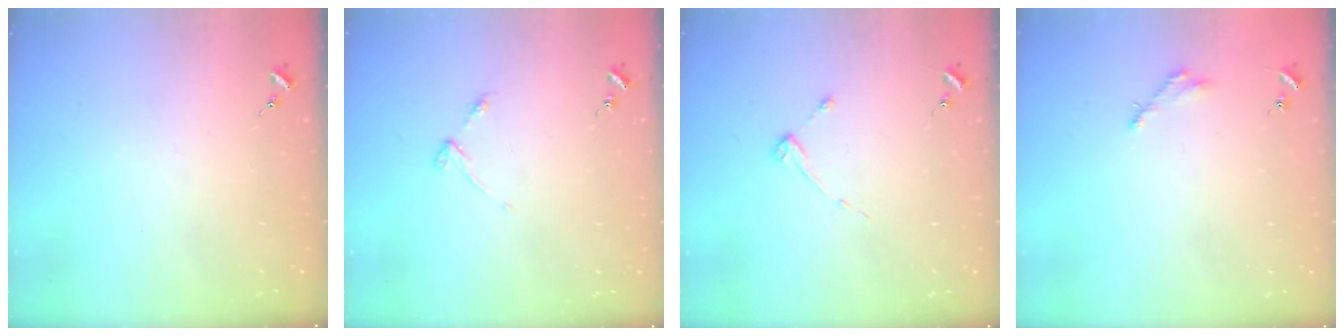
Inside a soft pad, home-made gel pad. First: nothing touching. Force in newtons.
{"total": 2.9, "press": 2.8, "slide": 0.4}
{"total": 2.6, "press": 2.6, "slide": 0.4}
{"total": 2.8, "press": 2.8, "slide": 0.3}